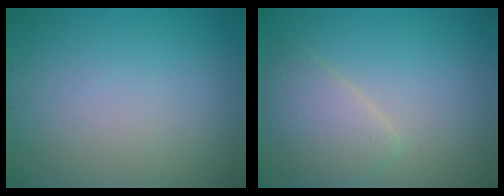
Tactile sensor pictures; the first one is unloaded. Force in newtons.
{"total": 3.5, "press": 3.5, "slide": 0.2}